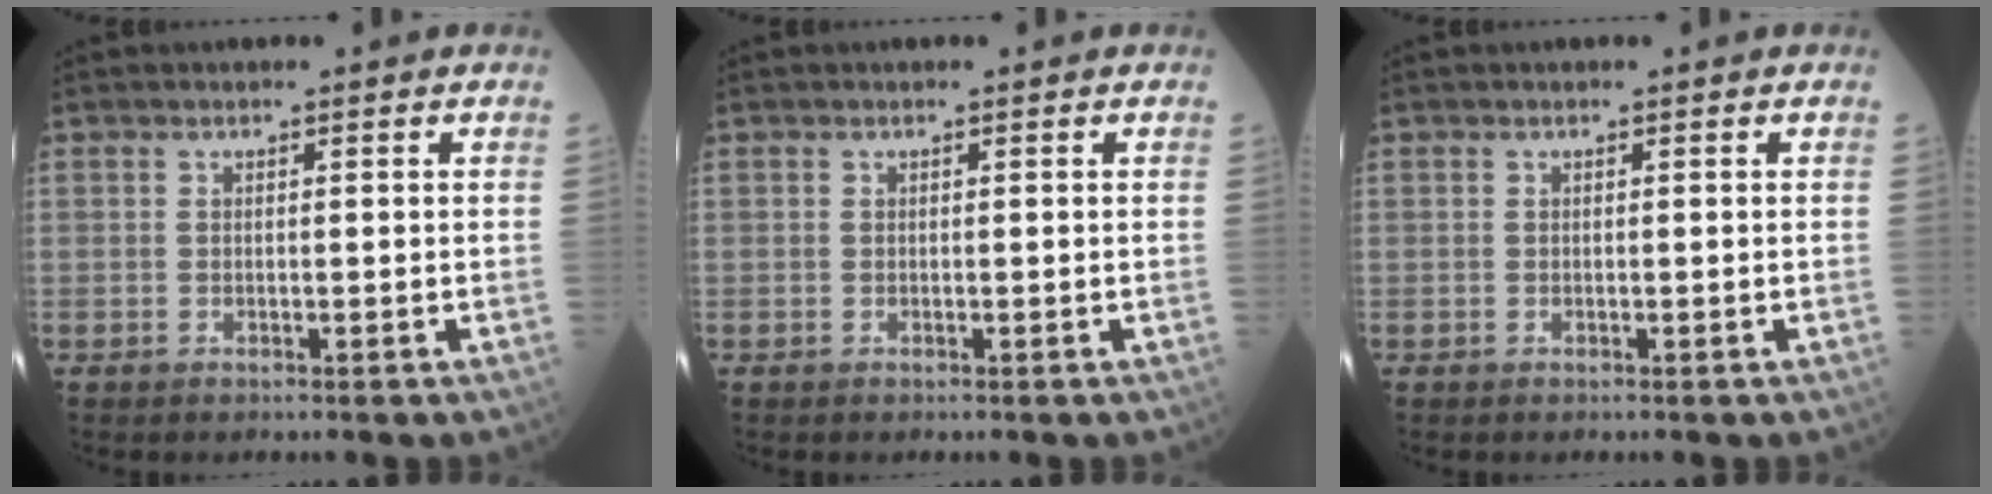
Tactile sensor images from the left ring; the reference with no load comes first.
{"total": 0.0}
{"total": 0.0}